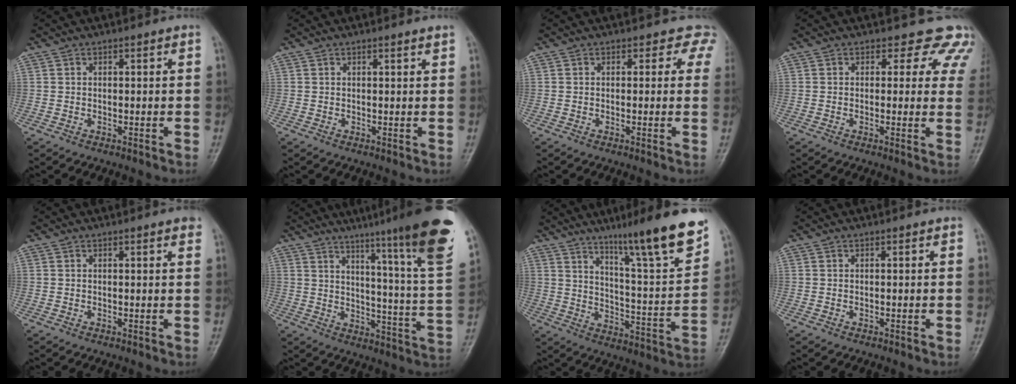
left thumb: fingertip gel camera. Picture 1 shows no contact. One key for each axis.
{"total": 0.9, "fx": 0.7, "fy": -0.1, "fz": 0.5, "tx": -0.010, "ty": -0.004, "tz": 0.012}
{"total": 3.5, "fx": 2.3, "fy": 2.6, "fz": 0.6, "tx": 0.027, "ty": -0.008, "tz": -0.002}
{"total": 7.4, "fx": 5.5, "fy": 4.5, "fz": 2.0, "tx": 0.024, "ty": -0.017, "tz": 0.033}
{"total": 1.4, "fx": 0.9, "fy": 0.1, "fz": 1.0, "tx": -0.012, "ty": 0.000, "tz": 0.009}
{"total": 23.8, "fx": 16.7, "fy": 0.8, "fz": 16.9, "tx": -0.214, "ty": -0.098, "tz": 0.223}
{"total": 18.0, "fx": 12.6, "fy": 1.4, "fz": 12.8, "tx": -0.168, "ty": -0.074, "tz": 0.197}
{"total": 0.0}